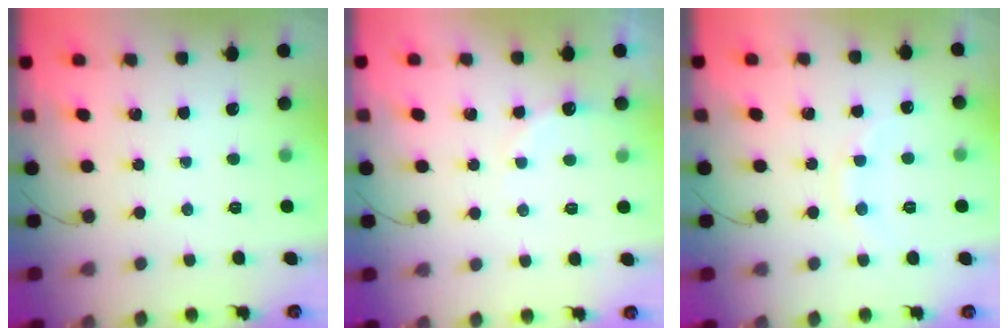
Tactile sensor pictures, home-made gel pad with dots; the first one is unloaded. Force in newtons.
{"total": 5.1, "press": 4.9, "slide": 1.3}
{"total": 7.4, "press": 7.2, "slide": 1.6}